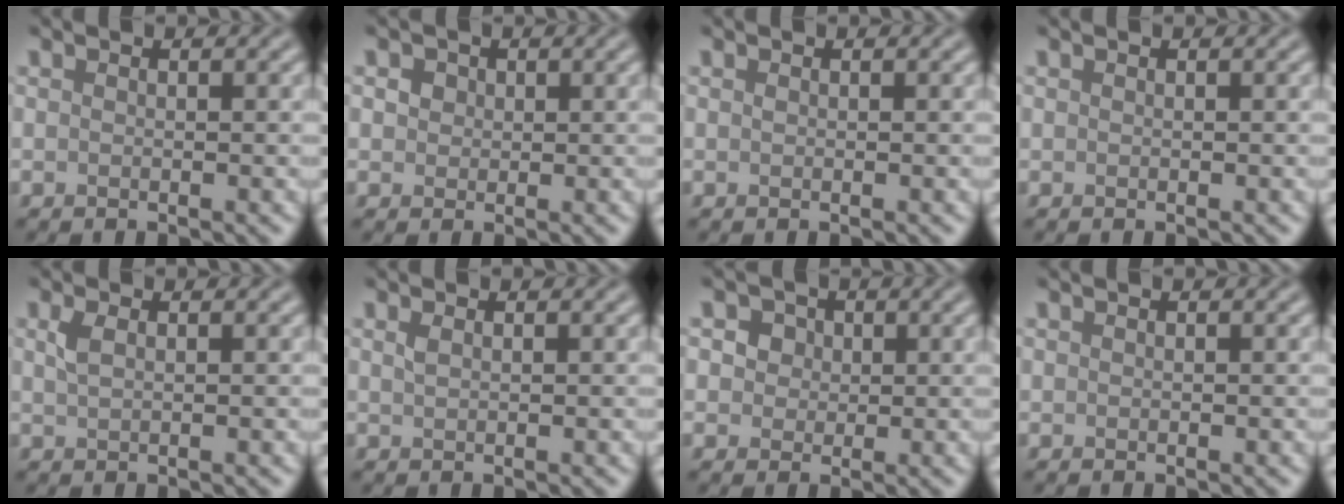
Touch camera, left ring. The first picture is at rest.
{"total": 1.9, "force": [0.8, 1.5, 0.7], "torque": [-0.017, 0.006, 0.013]}
{"total": 0.0}
{"total": 0.0}
{"total": 1.3, "force": [0.6, 0.6, 1.0], "torque": [-0.026, 0.002, 0.014]}
{"total": 0.7, "force": [0.4, 0.3, 0.5], "torque": [-0.013, 0.002, 0.009]}
{"total": 3.8, "force": [1.6, 3.0, 1.7], "torque": [-0.026, 0.013, 0.015]}
{"total": 0.0}